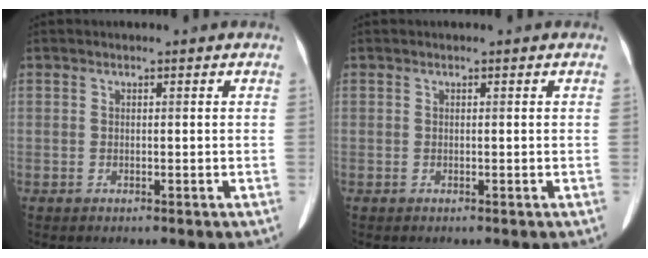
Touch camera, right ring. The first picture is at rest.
{"total": 0.0}